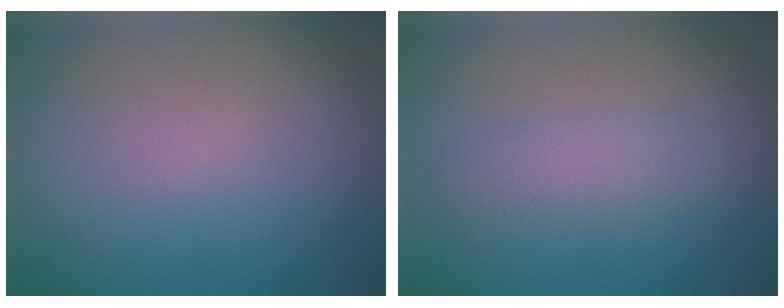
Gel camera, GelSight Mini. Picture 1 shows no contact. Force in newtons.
{"total": 2.3, "press": 2.3, "slide": 0.1}